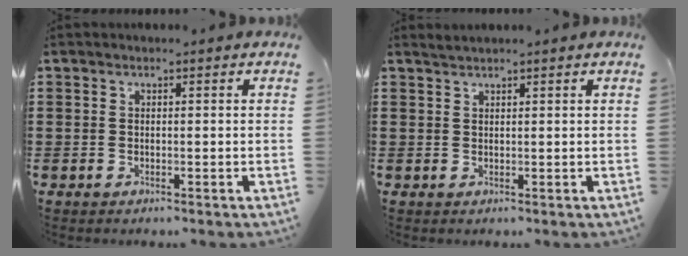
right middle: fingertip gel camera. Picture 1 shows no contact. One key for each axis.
{"total": 1.0, "fx": 1.0, "fy": -0.1, "fz": 0.2, "tx": -0.006, "ty": -0.001, "tz": 0.019}